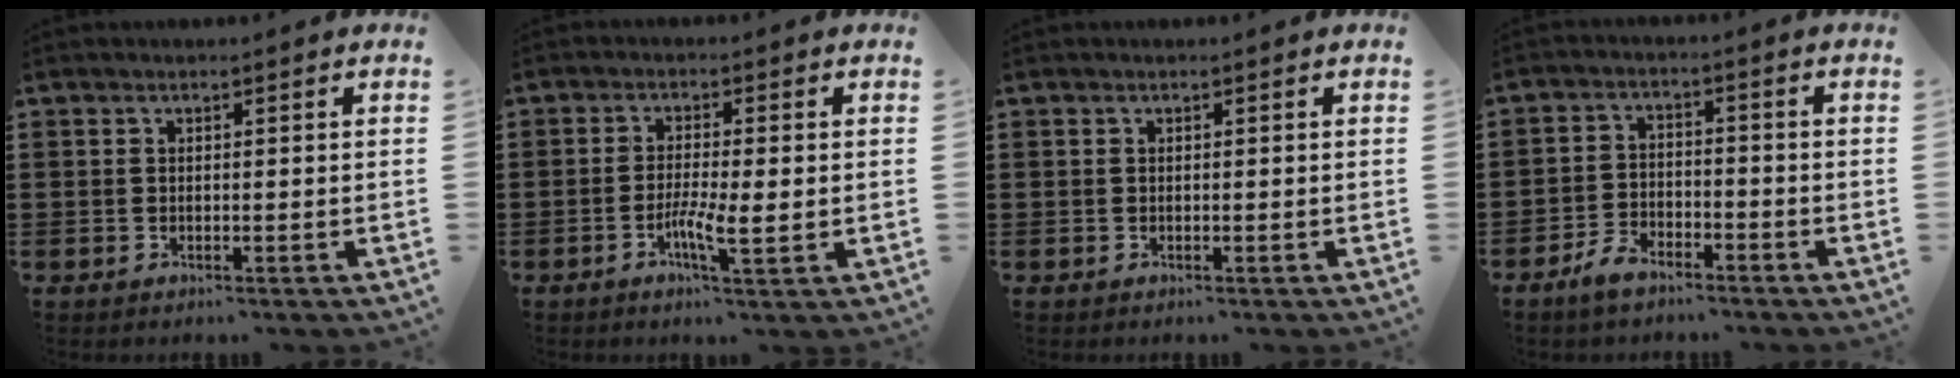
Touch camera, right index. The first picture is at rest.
{"total": 5.2, "force": [-1.4, 1.0, 4.9], "torque": [-0.090, -0.004, -0.027]}
{"total": 0.0}
{"total": 3.6, "force": [-3.1, 1.3, 1.3], "torque": [-0.039, 0.008, -0.067]}